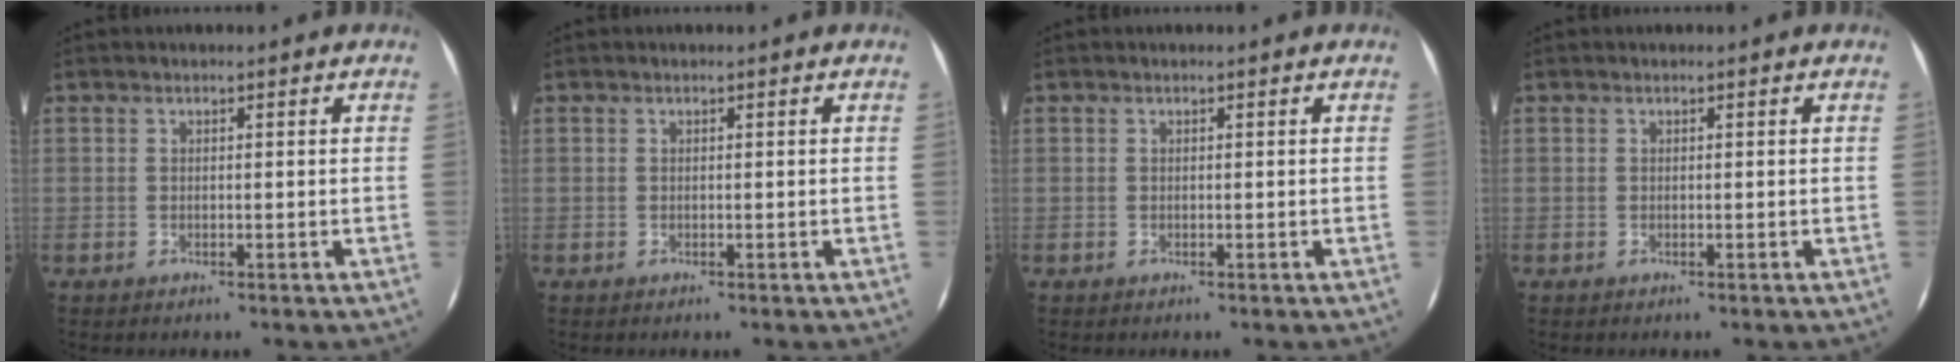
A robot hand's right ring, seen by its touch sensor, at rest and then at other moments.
{"total": 0.0}
{"total": 0.0}
{"total": 0.0}